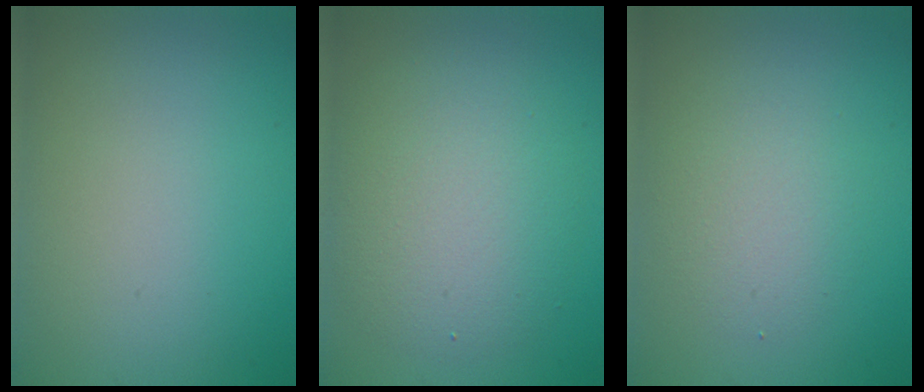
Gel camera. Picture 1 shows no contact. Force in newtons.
{"total": 5.1, "press": 5.1, "slide": 0.2}
{"total": 2.8, "press": 2.8, "slide": 0.2}